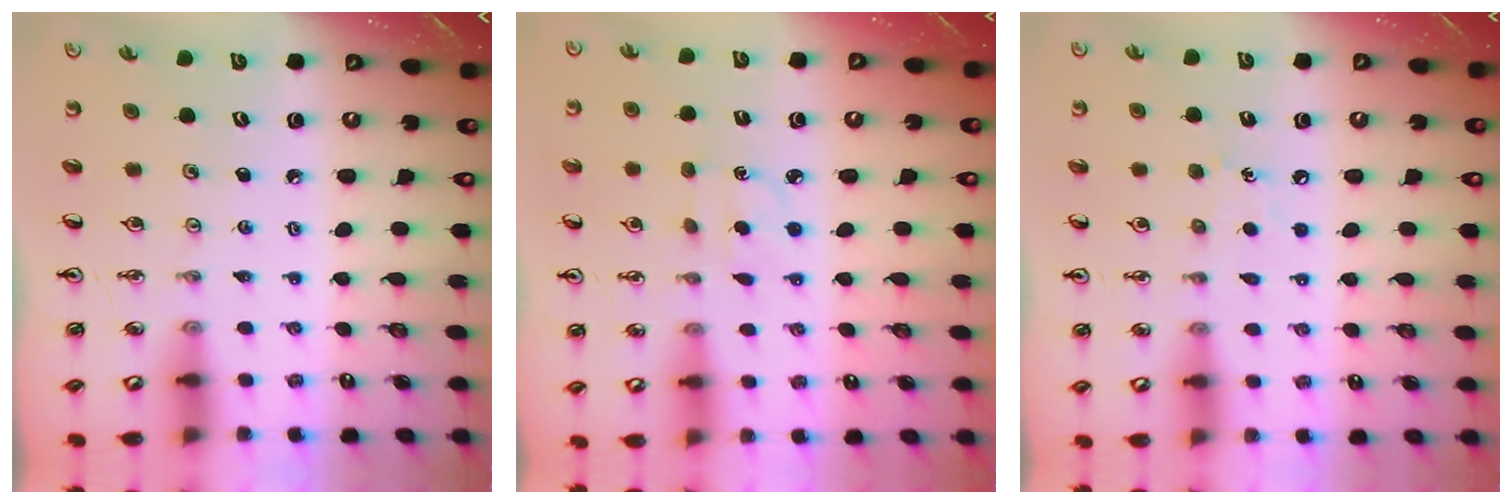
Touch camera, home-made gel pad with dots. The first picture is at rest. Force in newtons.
{"total": 2.6, "press": 2.5, "slide": 0.7}
{"total": 5.4, "press": 5.4, "slide": 0.7}